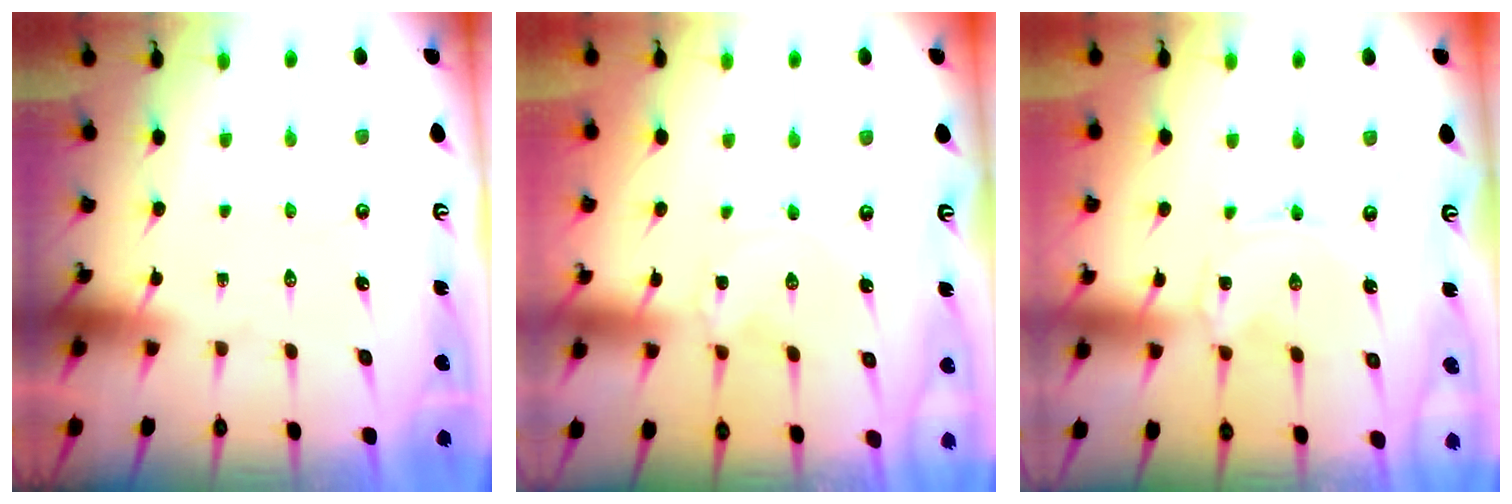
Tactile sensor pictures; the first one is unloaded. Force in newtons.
{"total": 0.8, "press": 0.7, "slide": 0.3}
{"total": 0.0}